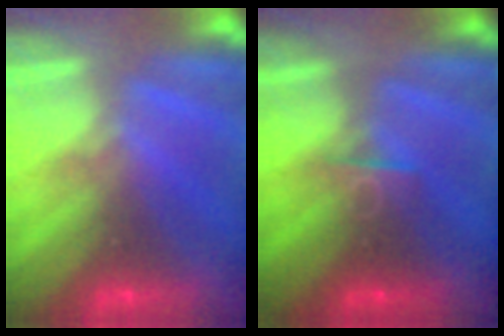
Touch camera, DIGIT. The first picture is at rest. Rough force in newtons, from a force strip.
{"total": 2.6}